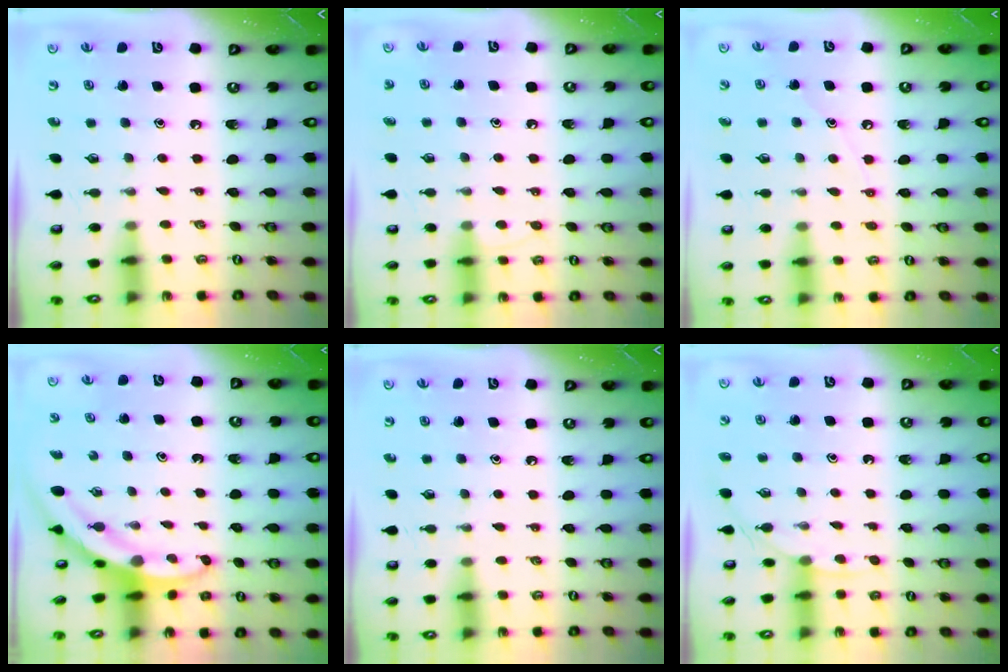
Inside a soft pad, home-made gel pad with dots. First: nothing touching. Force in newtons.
{"total": 5.2, "press": 5.1, "slide": 0.5}
{"total": 6.5, "press": 6.5, "slide": 0.7}
{"total": 3.3, "press": 3.3, "slide": 0.2}
{"total": 0.0}
{"total": 3.1, "press": 3.1, "slide": 0.4}